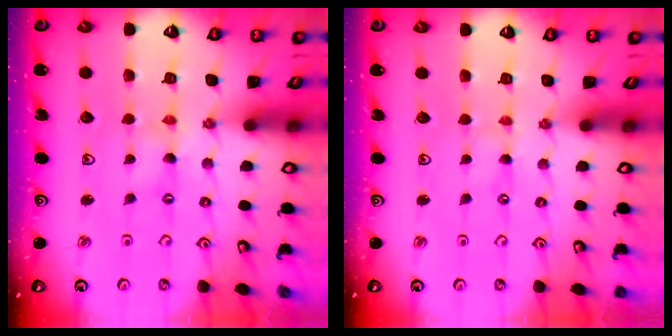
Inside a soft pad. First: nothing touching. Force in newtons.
{"total": 0.0}